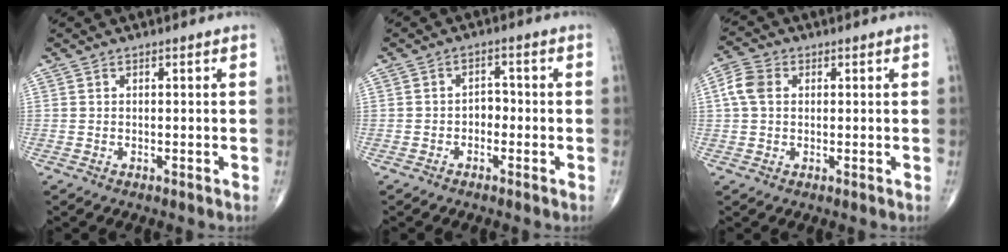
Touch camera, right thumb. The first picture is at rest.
{"total": 2.5, "force": [-0.9, 1.8, 1.5], "torque": [-0.009, 0.013, -0.023]}
{"total": 4.9, "force": [0.8, 3.6, 3.2], "torque": [-0.071, 0.013, 0.011]}